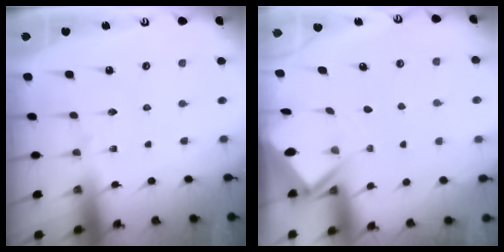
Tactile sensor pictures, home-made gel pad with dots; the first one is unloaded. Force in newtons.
{"total": 3.1, "press": 3.1, "slide": 0.3}